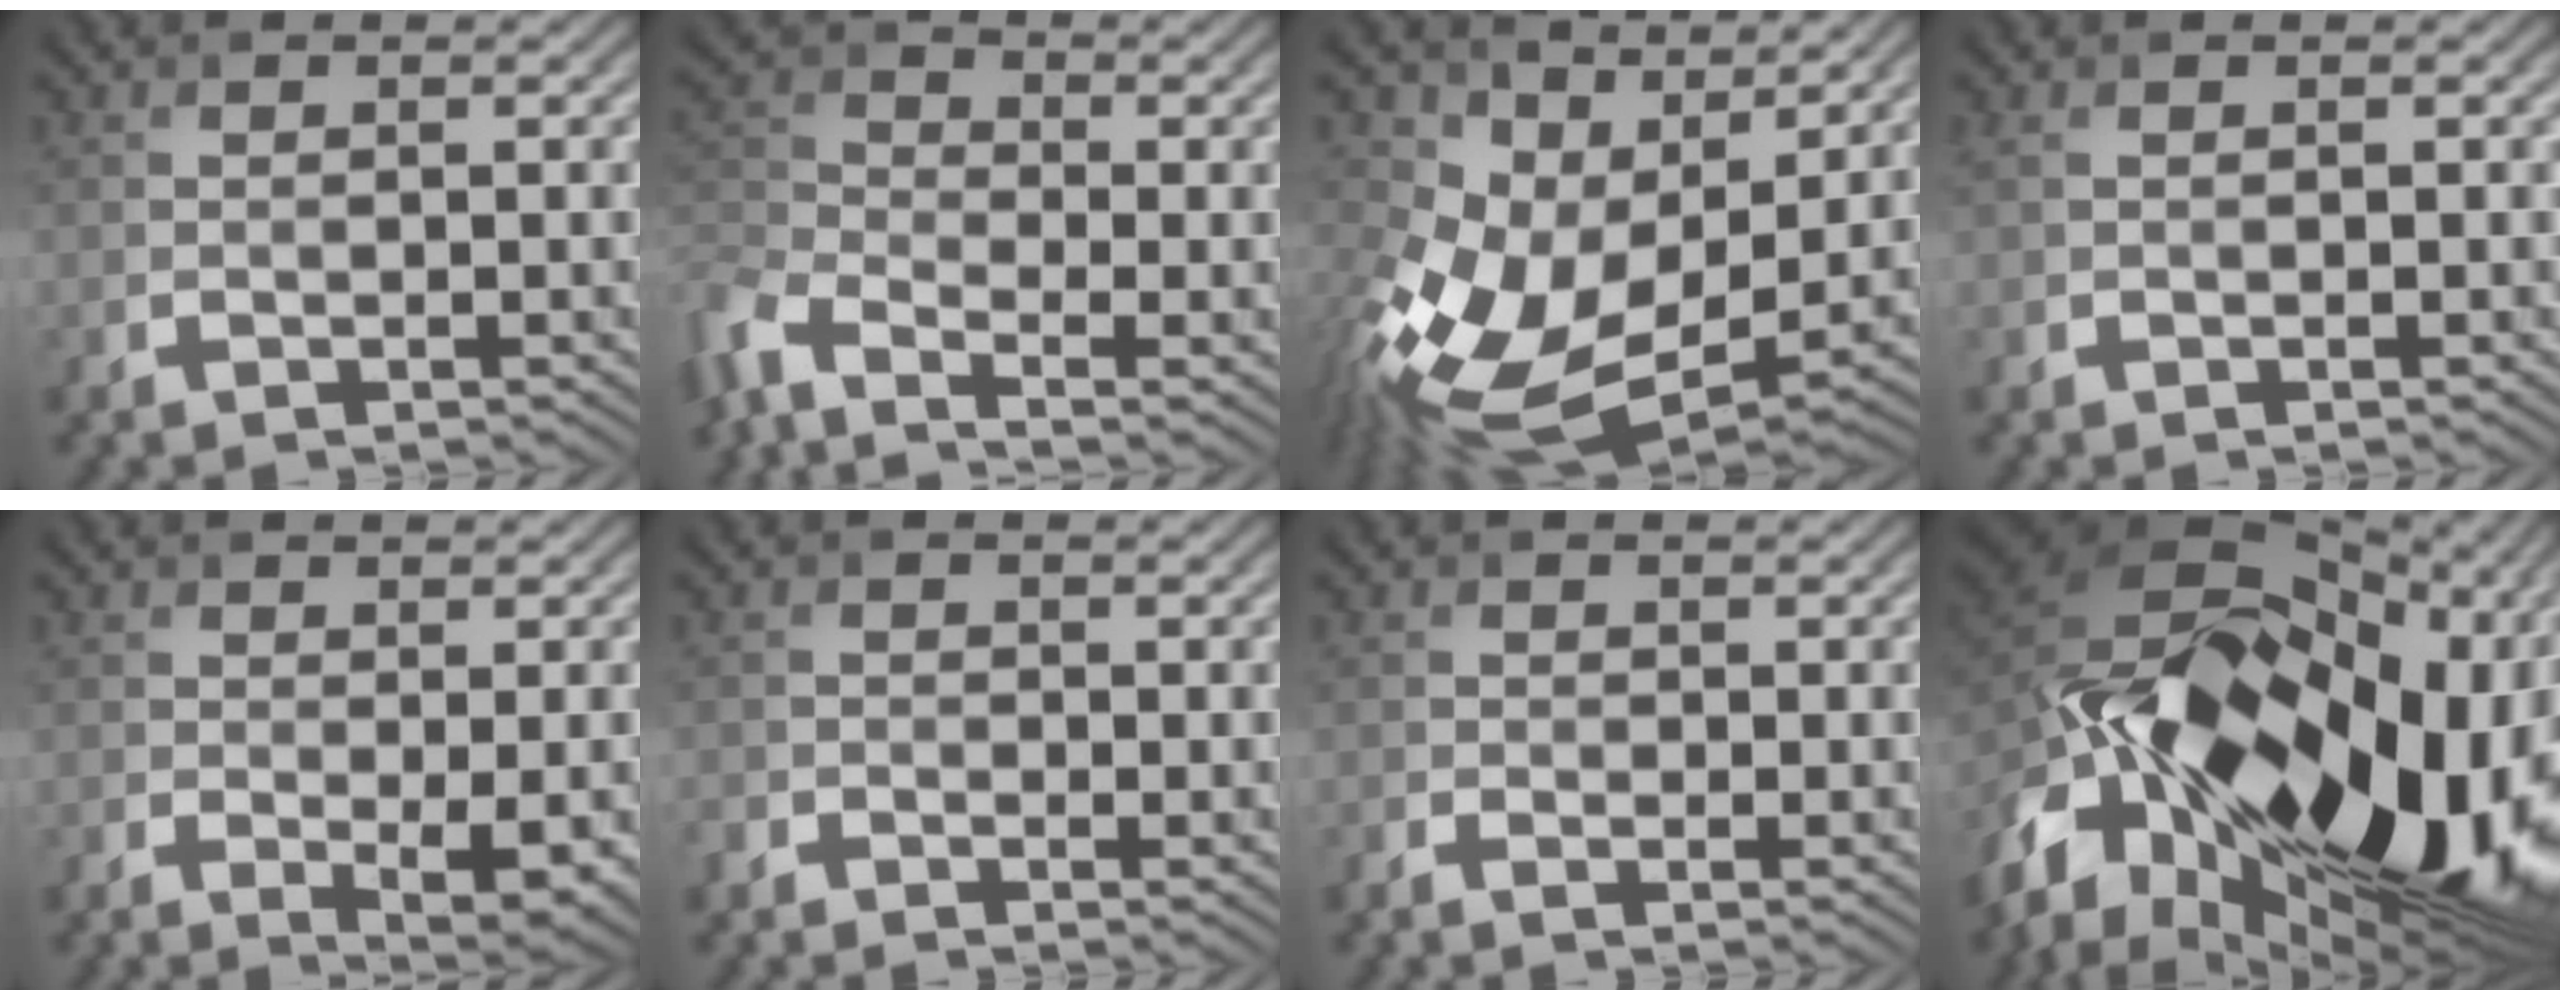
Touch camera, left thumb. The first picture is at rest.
{"total": 7.0, "force": [-3.8, 3.5, 4.7], "torque": [-0.121, -0.014, -0.090]}
{"total": 14.3, "force": [1.9, 9.7, 10.3], "torque": [-0.237, -0.020, 0.058]}
{"total": 0.6, "force": [0.4, 0.1, 0.5], "torque": [-0.012, 0.005, 0.007]}
{"total": 3.4, "force": [-0.9, 1.1, 3.1], "torque": [-0.059, -0.014, -0.010]}
{"total": 1.6, "force": [-0.9, 1.2, 0.6], "torque": [-0.019, -0.005, -0.019]}
{"total": 1.3, "force": [-0.5, 0.9, 0.8], "torque": [-0.023, -0.003, -0.008]}
{"total": 21.6, "force": [-5.7, 12.8, 16.5], "torque": [-0.342, -0.039, -0.095]}